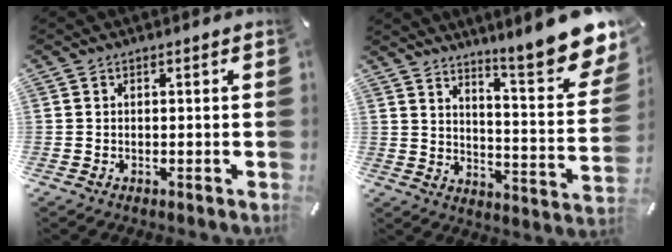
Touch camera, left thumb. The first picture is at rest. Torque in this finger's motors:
{"motor_torque": [2.57, 2.44, 1.35, -1.42, 0.14]}